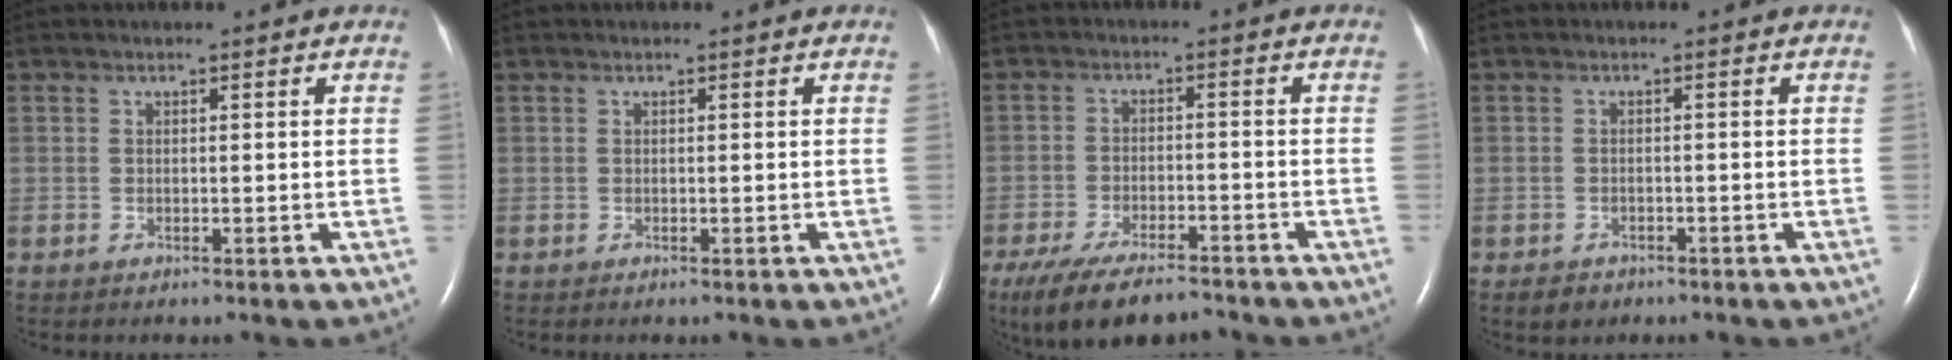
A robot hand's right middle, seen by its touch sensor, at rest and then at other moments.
{"total": 0.0}
{"total": 11.2, "force": [-9.1, 3.4, 5.6], "torque": [-0.101, -0.015, -0.149]}
{"total": 2.4, "force": [-1.7, 1.6, 0.7], "torque": [-0.015, 0.001, -0.020]}